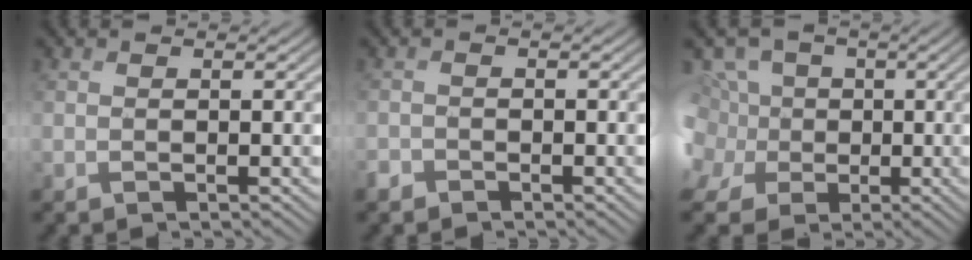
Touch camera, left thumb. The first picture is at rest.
{"total": 1.2, "force": [-1.0, 0.6, 0.1], "torque": [-0.003, -0.001, -0.024]}
{"total": 10.9, "force": [-0.5, 9.5, 5.4], "torque": [-0.170, 0.015, -0.042]}